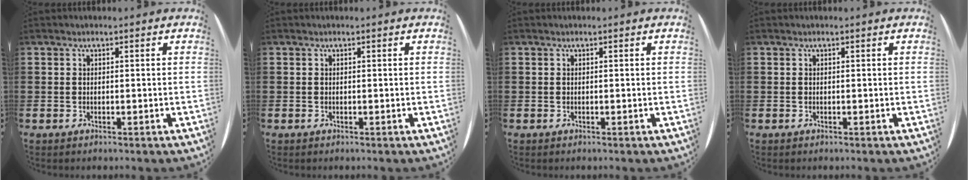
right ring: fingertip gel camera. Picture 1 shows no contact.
{"total": 0.0}
{"total": 0.0}
{"total": 0.0}